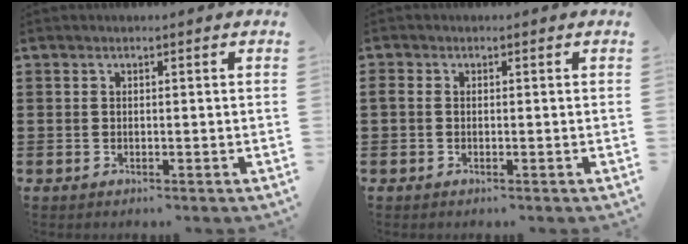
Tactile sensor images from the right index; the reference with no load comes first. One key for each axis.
{"total": 0.6, "fx": -0.2, "fy": 0.4, "fz": 0.3, "tx": -0.008, "ty": 0.001, "tz": -0.005}